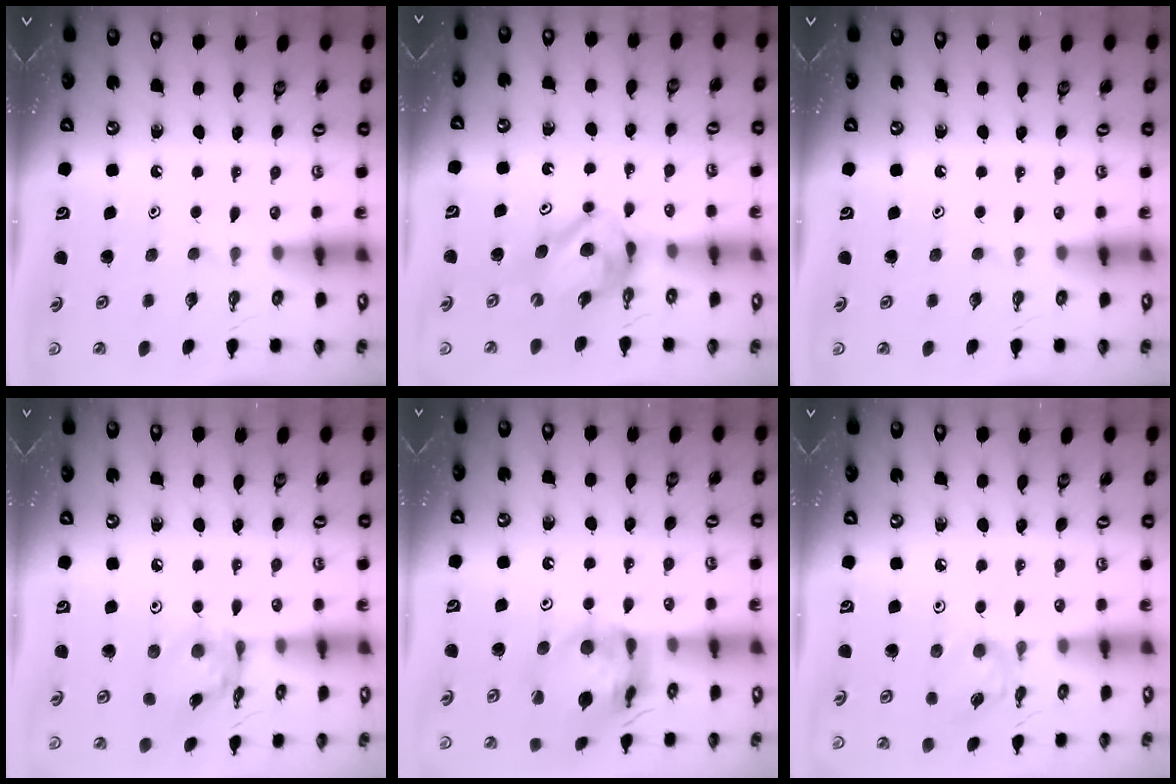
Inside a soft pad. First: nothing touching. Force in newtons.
{"total": 9.1, "press": 9.1, "slide": 0.9}
{"total": 0.0}
{"total": 10.4, "press": 10.4, "slide": 0.9}
{"total": 15.6, "press": 15.4, "slide": 1.9}
{"total": 6.3, "press": 6.3, "slide": 0.3}